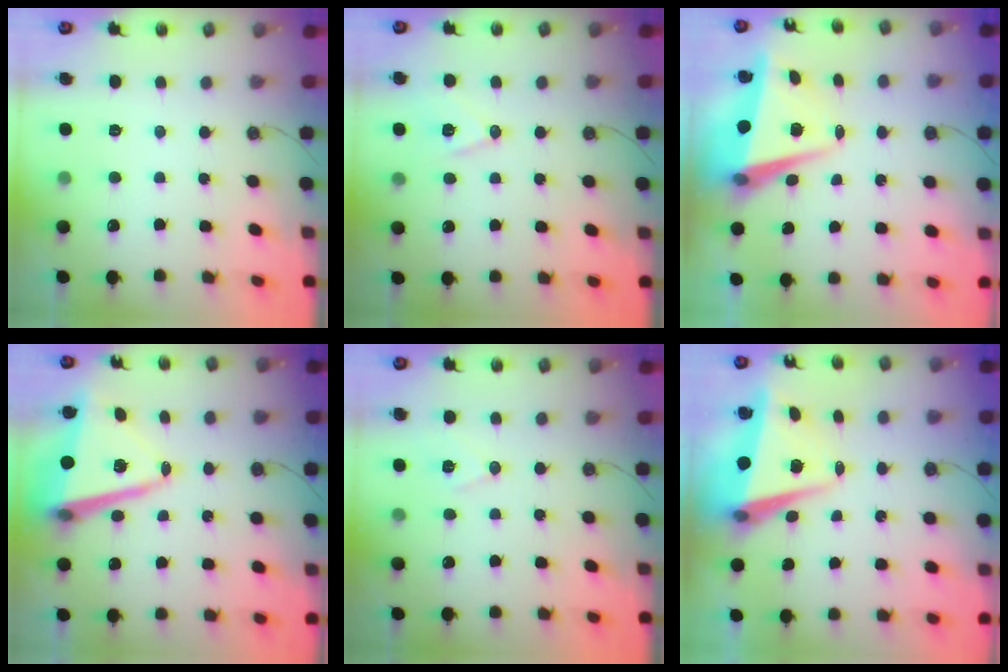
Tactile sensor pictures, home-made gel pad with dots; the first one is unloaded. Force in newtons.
{"total": 10.0, "press": 9.3, "slide": 3.7}
{"total": 8.3, "press": 8.3, "slide": 0.8}
{"total": 12.8, "press": 12.5, "slide": 2.5}
{"total": 8.0, "press": 6.9, "slide": 4.1}
{"total": 6.6, "press": 6.3, "slide": 1.8}